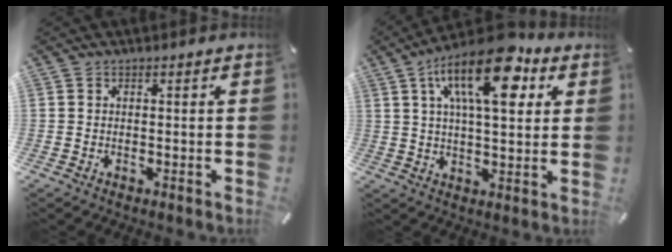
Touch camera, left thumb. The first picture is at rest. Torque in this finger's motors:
{"motor_torque": [2.18, 2.62, 2.41, -0.36, 0.70]}